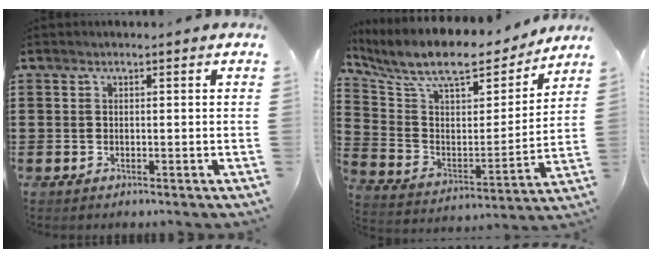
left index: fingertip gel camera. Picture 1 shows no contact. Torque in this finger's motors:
{"motor_torque": [2.14, 0.00, 0.74, 0.21]}